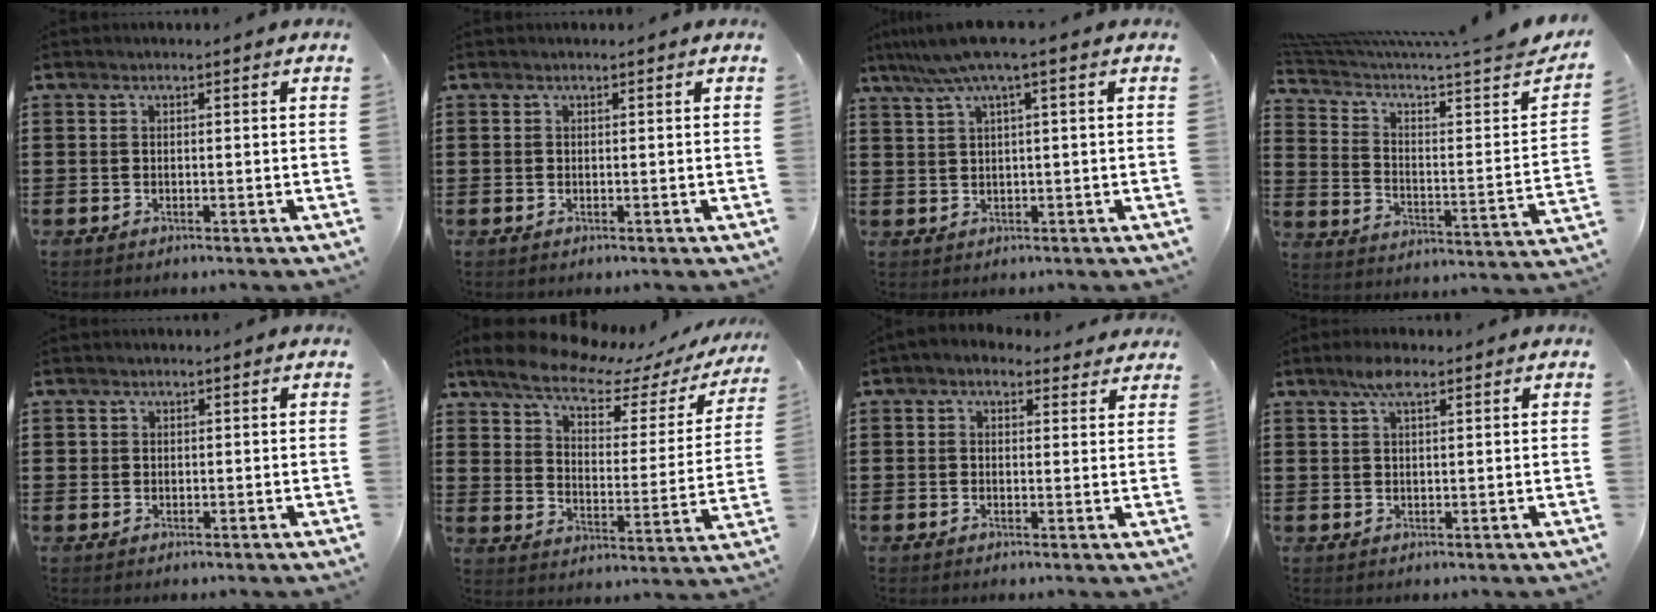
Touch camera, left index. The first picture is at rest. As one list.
[{"total": 0.0}, {"total": 4.8, "force": [2.1, -0.3, 4.3], "torque": [-0.094, -0.009, 0.034]}, {"total": 5.4, "force": [4.2, -0.1, 3.5], "torque": [-0.078, -0.055, 0.062]}, {"total": 0.7, "force": [0.1, 0.7, -0.1], "torque": [0.000, 0.007, 0.001]}, {"total": 9.1, "force": [7.4, 2.5, 4.7], "torque": [-0.111, -0.042, 0.122]}, {"total": 2.2, "force": [1.6, 1.3, 0.9], "torque": [-0.017, -0.003, 0.025]}, {"total": 4.0, "force": [2.5, 1.3, 2.9], "torque": [-0.065, 0.008, 0.043]}]